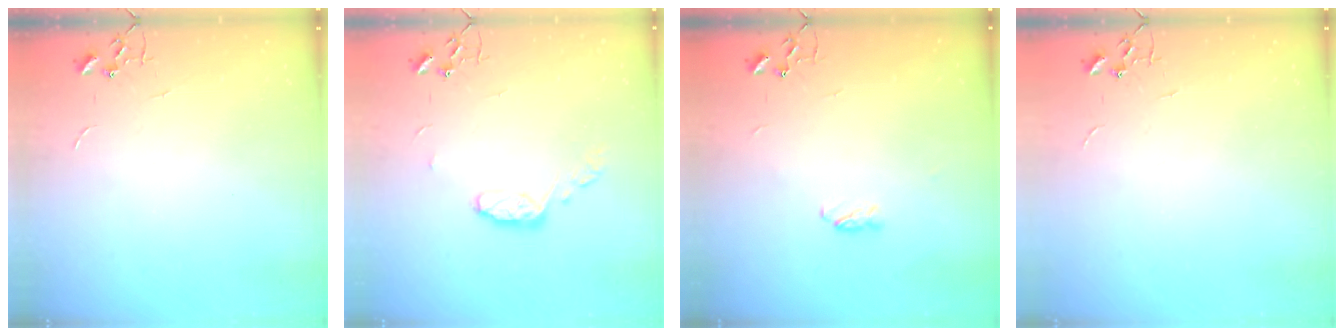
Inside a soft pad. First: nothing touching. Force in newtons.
{"total": 7.5, "press": 7.4, "slide": 0.5}
{"total": 3.5, "press": 3.3, "slide": 1.1}
{"total": 0.0}